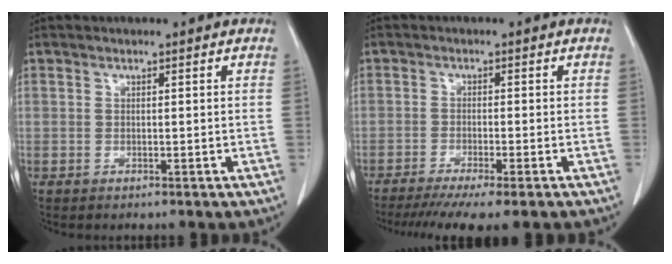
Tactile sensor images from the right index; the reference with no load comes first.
{"total": 9.6, "force": [-7.6, 0.4, 5.8], "torque": [-0.076, -0.019, -0.115]}